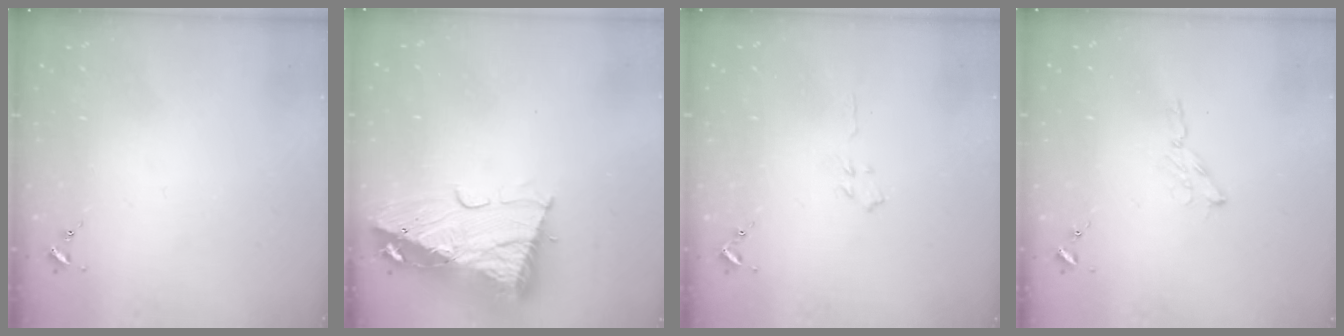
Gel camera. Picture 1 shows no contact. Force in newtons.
{"total": 16.3, "press": 16.1, "slide": 2.0}
{"total": 3.2, "press": 3.1, "slide": 0.4}
{"total": 2.9, "press": 2.9, "slide": 0.3}